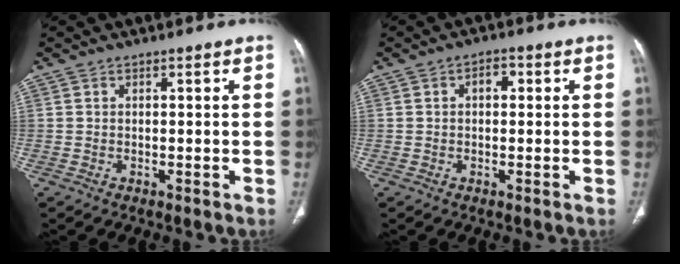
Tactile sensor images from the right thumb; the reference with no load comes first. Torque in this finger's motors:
{"motor_torque": [1.30, 2.33, 0.46, -0.30, -0.02]}